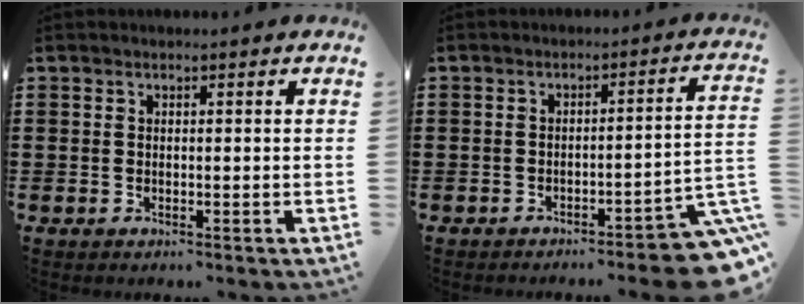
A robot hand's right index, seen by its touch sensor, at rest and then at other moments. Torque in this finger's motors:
{"motor_torque": [2.14, 0.00, 1.05, 0.10]}